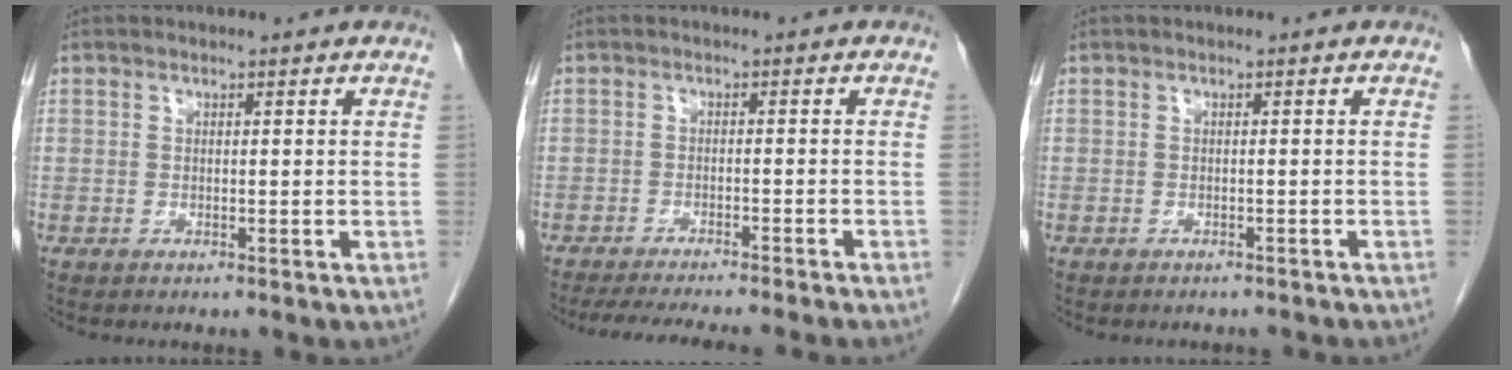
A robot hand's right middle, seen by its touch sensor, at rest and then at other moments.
{"total": 11.1, "force": [-9.7, -0.4, 5.2], "torque": [-0.056, -0.016, -0.138]}
{"total": 3.2, "force": [-2.8, 1.1, 0.9], "torque": [-0.015, -0.002, -0.032]}